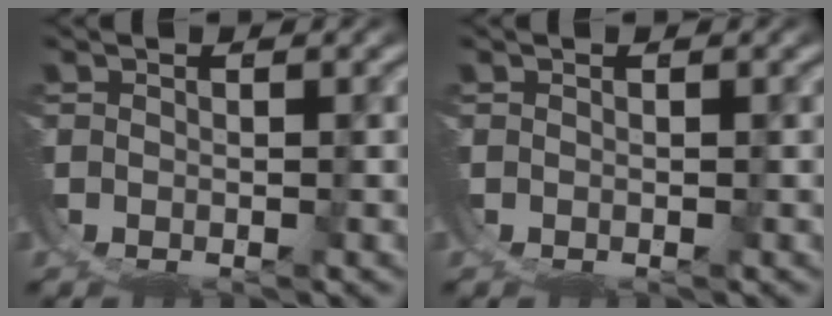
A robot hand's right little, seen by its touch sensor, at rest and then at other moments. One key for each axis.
{"total": 0.0}